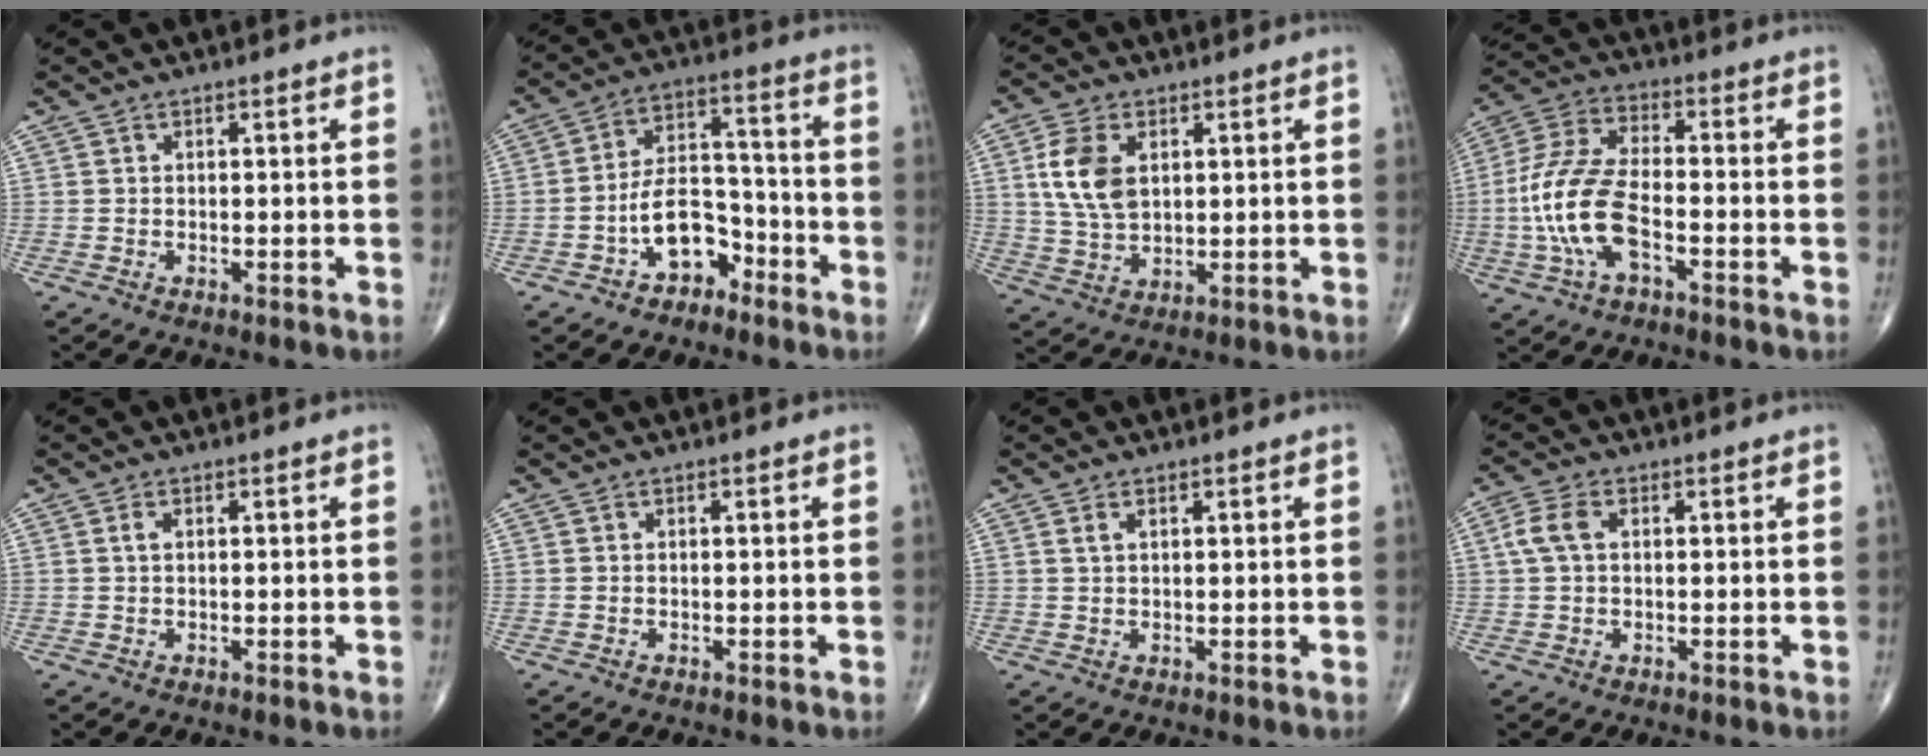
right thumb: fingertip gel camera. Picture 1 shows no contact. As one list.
[{"total": 9.8, "force": [-5.0, 6.1, 5.9], "torque": [-0.074, 0.058, -0.087]}, {"total": 9.4, "force": [2.5, 5.8, 6.9], "torque": [-0.134, -0.006, 0.052]}, {"total": 13.6, "force": [-3.5, 6.4, 11.5], "torque": [-0.249, 0.031, -0.071]}, {"total": 1.0, "force": [0.2, 0.6, 0.8], "torque": [-0.015, 0.003, 0.003]}, {"total": 0.0}, {"total": 1.4, "force": [0.7, 0.7, 1.0], "torque": [-0.020, 0.003, 0.016]}, {"total": 4.4, "force": [0.8, 2.7, 3.4], "torque": [-0.084, 0.012, 0.013]}]